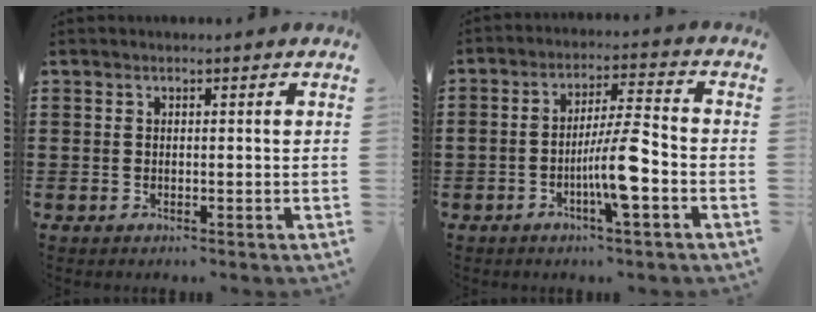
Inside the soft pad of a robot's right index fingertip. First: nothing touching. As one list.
[{"total": 7.8, "force": [-2.9, 0.9, 7.2], "torque": [-0.132, 0.000, -0.057]}]